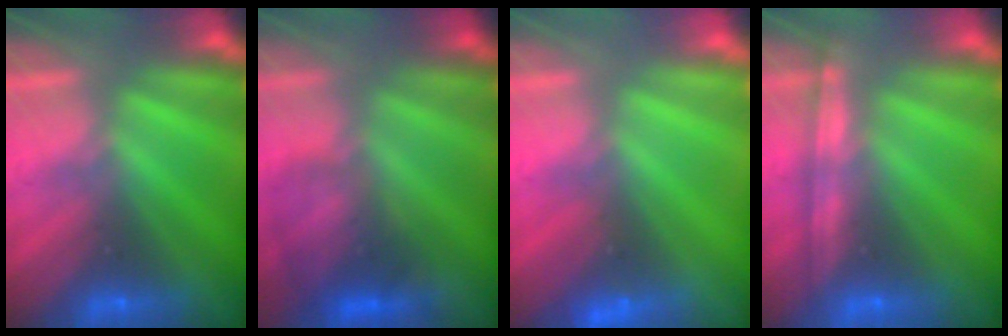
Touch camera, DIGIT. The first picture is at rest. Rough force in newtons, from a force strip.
{"total": 4.8}
{"total": 2.4}
{"total": 1.2}